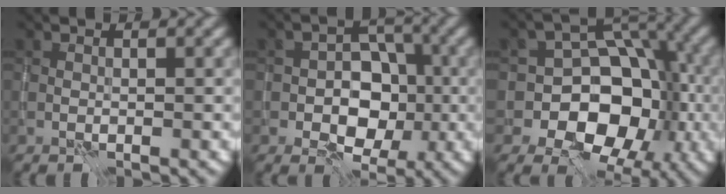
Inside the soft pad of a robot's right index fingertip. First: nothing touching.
{"total": 5.9, "force": [-1.4, 4.3, 3.8], "torque": [-0.030, 0.003, -0.033]}
{"total": 9.9, "force": [-2.7, 7.3, 6.0], "torque": [-0.051, 0.009, -0.055]}